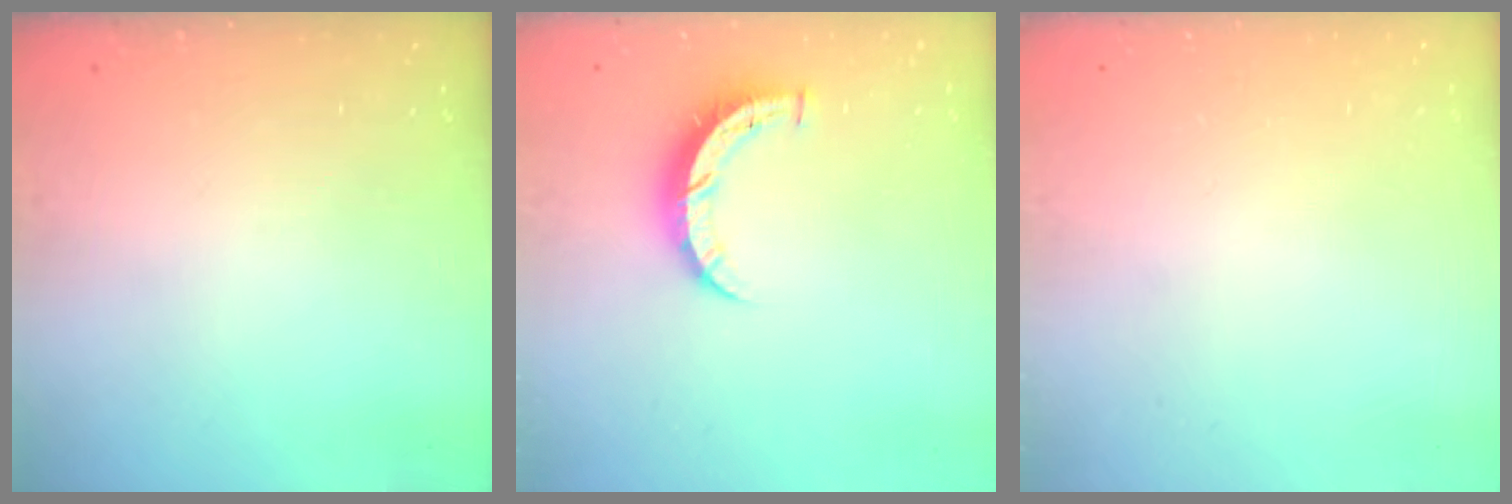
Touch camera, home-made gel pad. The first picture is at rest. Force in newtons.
{"total": 6.7, "press": 6.7, "slide": 0.6}
{"total": 2.6, "press": 2.6, "slide": 0.2}